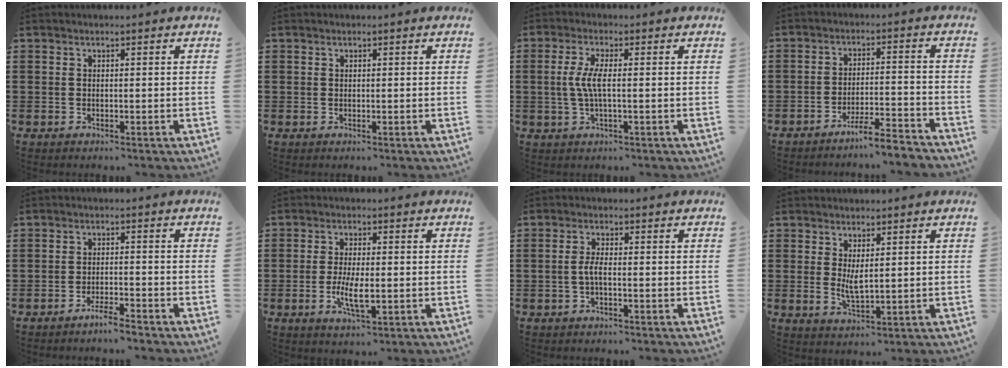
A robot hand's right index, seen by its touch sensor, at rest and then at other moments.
{"total": 0.0}
{"total": 4.2, "force": [-0.2, 0.7, 4.2], "torque": [-0.098, -0.009, -0.013]}
{"total": 5.2, "force": [-4.8, -0.2, 2.0], "torque": [-0.039, -0.010, -0.093]}
{"total": 2.5, "force": [-2.4, -0.1, 0.7], "torque": [-0.012, 0.003, -0.046]}
{"total": 5.7, "force": [-1.0, 1.8, 5.4], "torque": [-0.104, -0.002, -0.019]}
{"total": 2.4, "force": [-0.7, 0.4, 2.3], "torque": [-0.057, -0.004, -0.018]}
{"total": 3.2, "force": [0.7, 1.2, 2.9], "torque": [-0.049, -0.003, 0.011]}